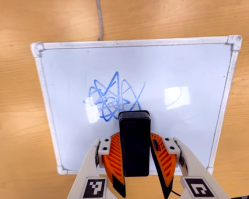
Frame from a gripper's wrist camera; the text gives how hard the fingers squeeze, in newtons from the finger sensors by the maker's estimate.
{"total": 5.9, "left": 5.5, "right": 6.2}